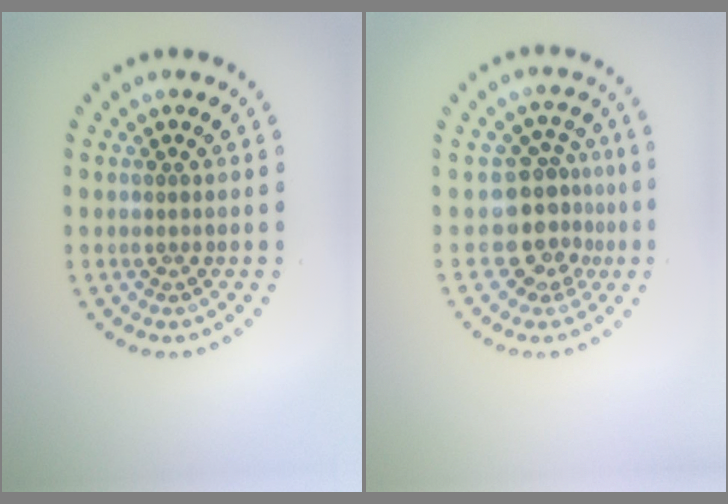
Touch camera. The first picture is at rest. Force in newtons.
{"total": 4.0, "press": 3.1, "slide": 2.5}